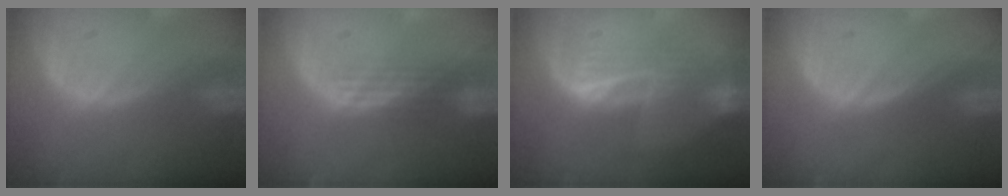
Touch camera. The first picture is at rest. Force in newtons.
{"total": 3.0, "press": 2.6, "slide": 1.4}
{"total": 6.8, "press": 6.4, "slide": 2.3}
{"total": 0.0}